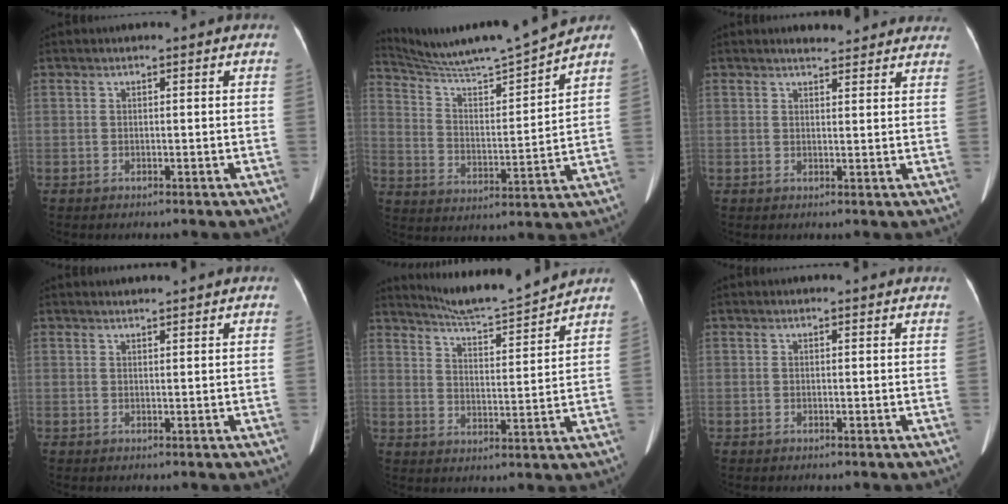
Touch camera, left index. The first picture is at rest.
{"total": 13.6, "force": [13.0, -2.0, 3.6], "torque": [-0.075, -0.024, 0.222]}
{"total": 7.2, "force": [6.8, 1.5, 2.1], "torque": [-0.019, 0.009, 0.068]}
{"total": 2.3, "force": [2.3, -0.2, 0.5], "torque": [-0.009, 0.009, 0.033]}
{"total": 10.7, "force": [10.3, -1.2, 2.5], "torque": [-0.051, -0.011, 0.162]}
{"total": 2.6, "force": [2.5, 0.1, 0.6], "torque": [-0.010, 0.011, 0.026]}